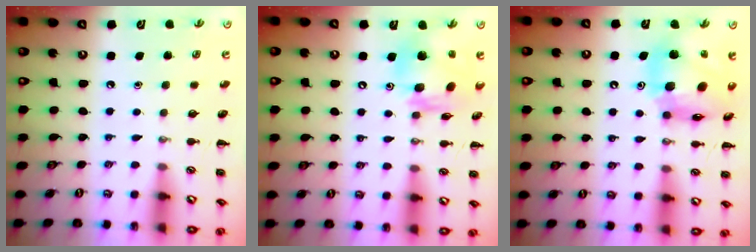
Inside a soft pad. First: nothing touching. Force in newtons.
{"total": 13.1, "press": 12.5, "slide": 3.8}
{"total": 14.2, "press": 13.8, "slide": 3.4}